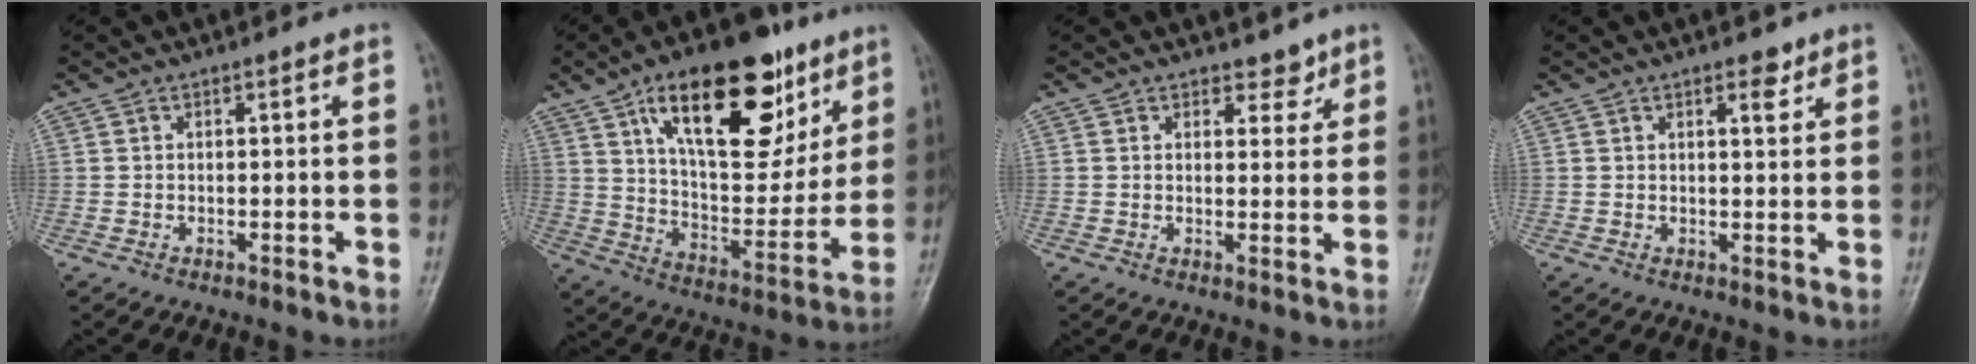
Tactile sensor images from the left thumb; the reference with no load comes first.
{"total": 25.5, "force": [13.3, 11.8, 18.3], "torque": [-0.237, -0.036, 0.221]}
{"total": 3.3, "force": [2.5, 1.9, 0.9], "torque": [0.012, -0.016, 0.035]}
{"total": 3.0, "force": [1.9, 1.2, 2.0], "torque": [-0.017, -0.010, 0.027]}